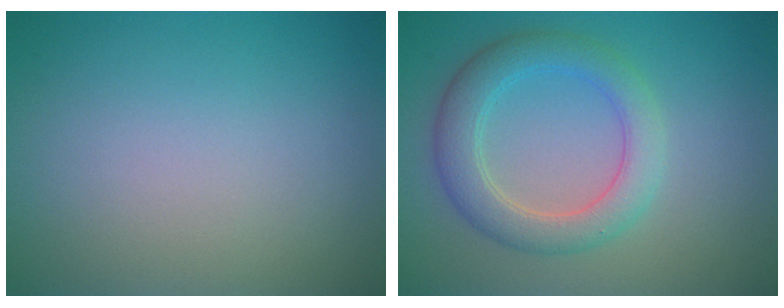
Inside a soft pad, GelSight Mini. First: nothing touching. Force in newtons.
{"total": 4.3, "press": 4.3, "slide": 0.1}